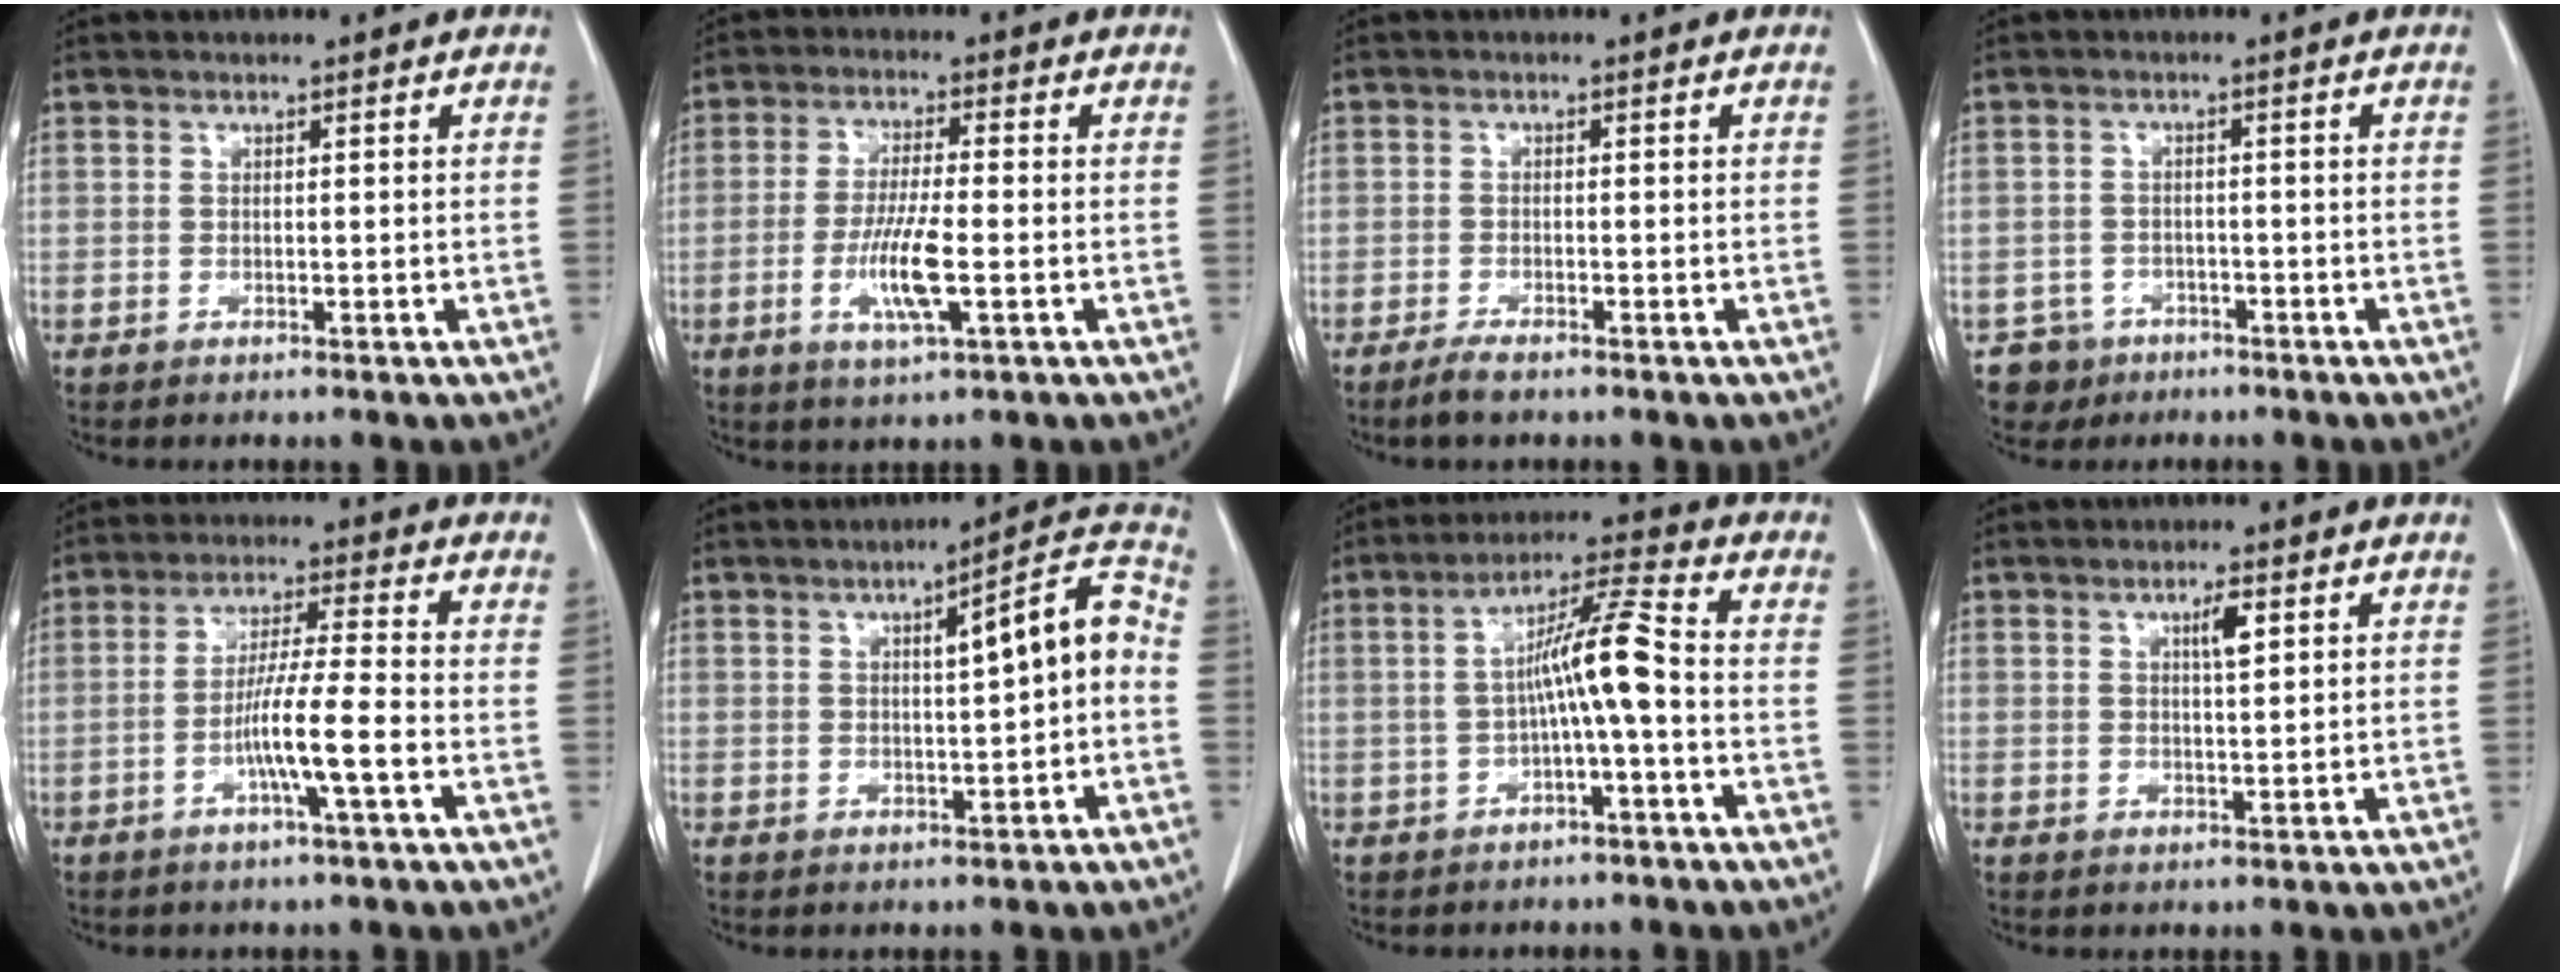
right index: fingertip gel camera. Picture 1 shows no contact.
{"total": 8.0, "force": [-2.1, 0.8, 7.7], "torque": [-0.151, -0.012, -0.040]}
{"total": 2.4, "force": [-1.9, 0.4, 1.4], "torque": [-0.035, -0.005, -0.035]}
{"total": 4.5, "force": [-2.7, 3.6, -0.5], "torque": [0.011, 0.010, -0.043]}
{"total": 8.0, "force": [-2.7, -0.5, 7.4], "torque": [-0.138, 0.000, -0.052]}
{"total": 8.5, "force": [0.3, 1.1, 8.4], "torque": [-0.110, 0.027, 0.001]}
{"total": 8.0, "force": [-0.9, 0.0, 8.0], "torque": [-0.141, 0.021, -0.019]}
{"total": 3.0, "force": [1.3, 0.5, 2.6], "torque": [-0.045, 0.000, 0.020]}